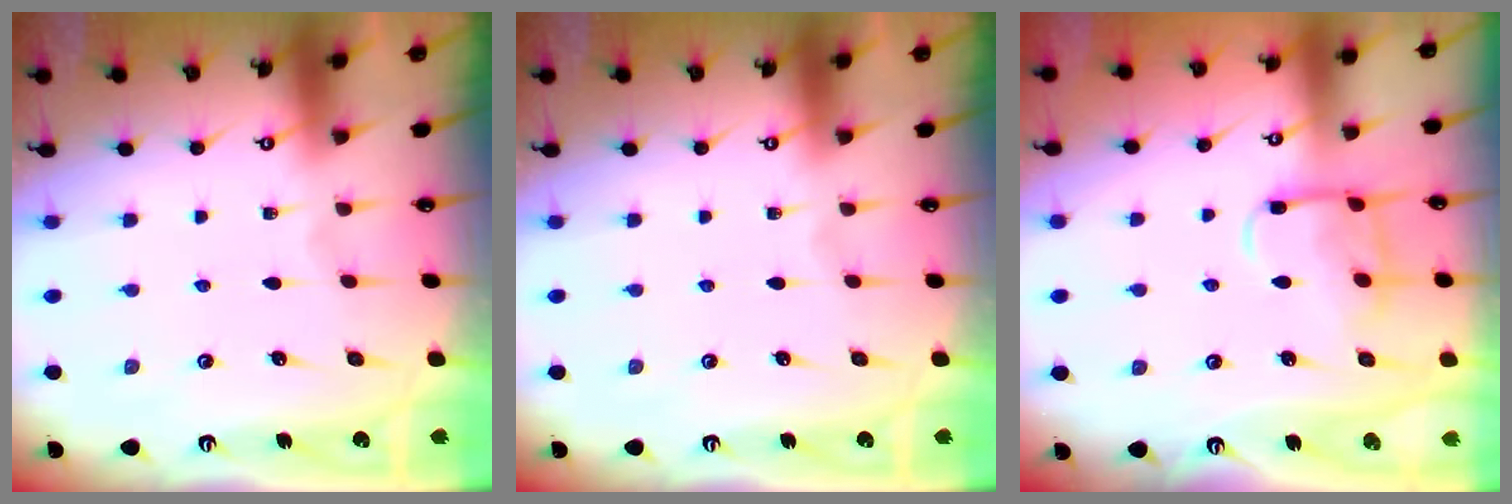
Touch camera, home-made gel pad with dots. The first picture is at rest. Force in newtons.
{"total": 0.0}
{"total": 10.5, "press": 10.5, "slide": 1.0}